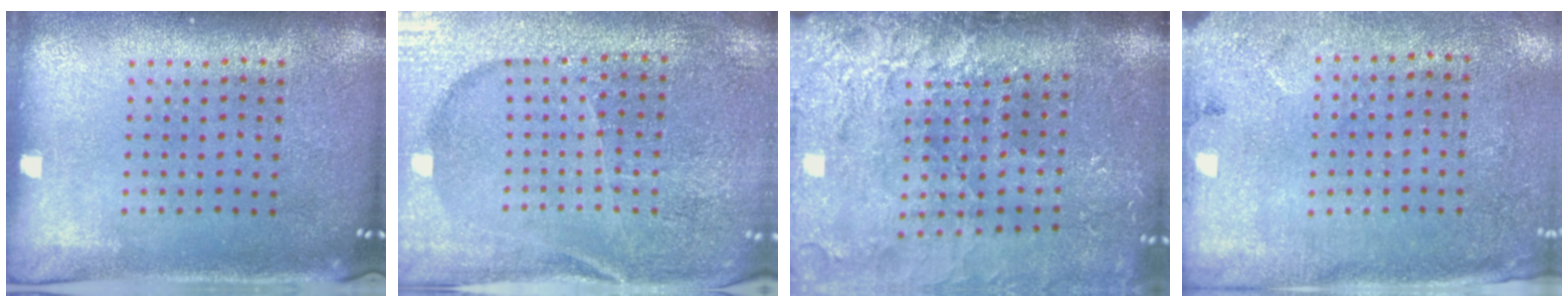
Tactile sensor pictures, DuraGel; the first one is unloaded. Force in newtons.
{"total": 3.4, "press": 3.4, "slide": 0.5}
{"total": 4.6, "press": 3.6, "slide": 2.8}
{"total": 2.7, "press": 2.2, "slide": 1.6}